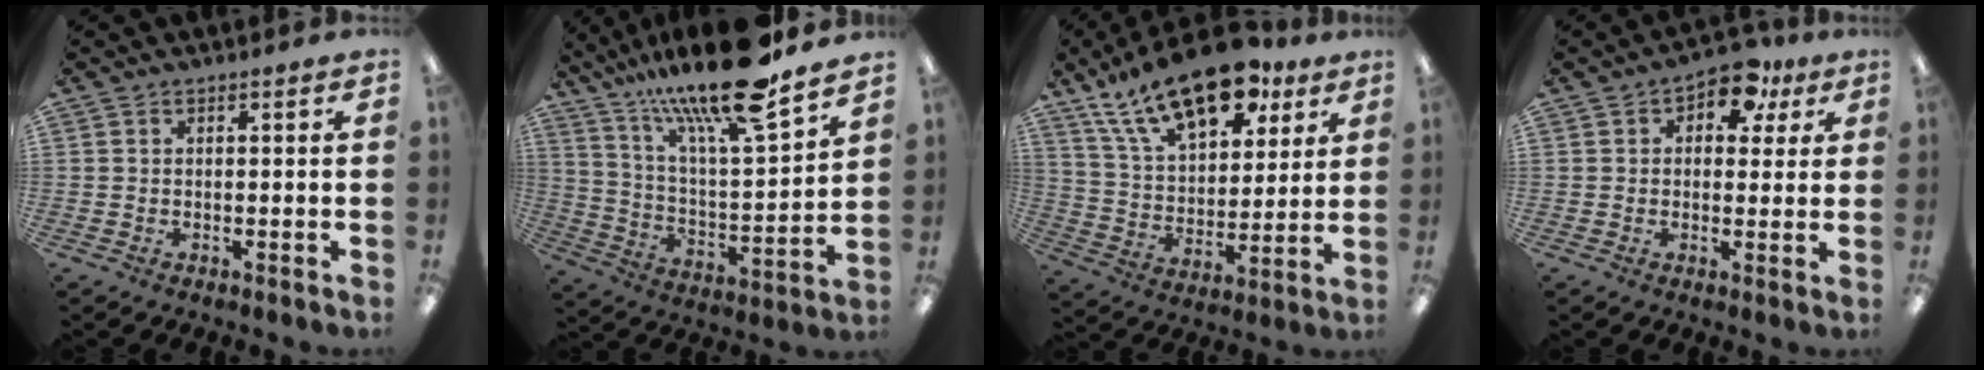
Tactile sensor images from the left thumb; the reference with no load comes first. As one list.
[{"total": 21.3, "force": [17.0, 4.1, 12.2], "torque": [-0.215, -0.109, 0.282]}, {"total": 21.6, "force": [14.4, 9.8, 12.7], "torque": [-0.220, -0.070, 0.254]}, {"total": 8.7, "force": [4.5, 5.2, 5.4], "torque": [-0.060, -0.014, 0.073]}]